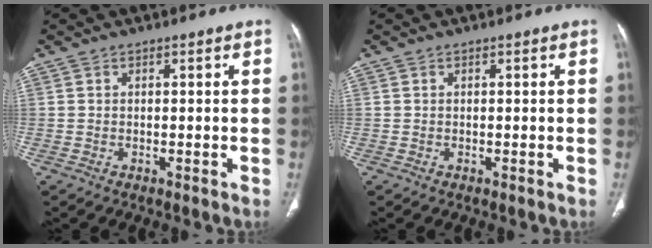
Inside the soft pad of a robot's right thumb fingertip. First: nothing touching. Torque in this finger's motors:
{"motor_torque": [0.22, 0.03, 0.08, -0.08, 0.05]}